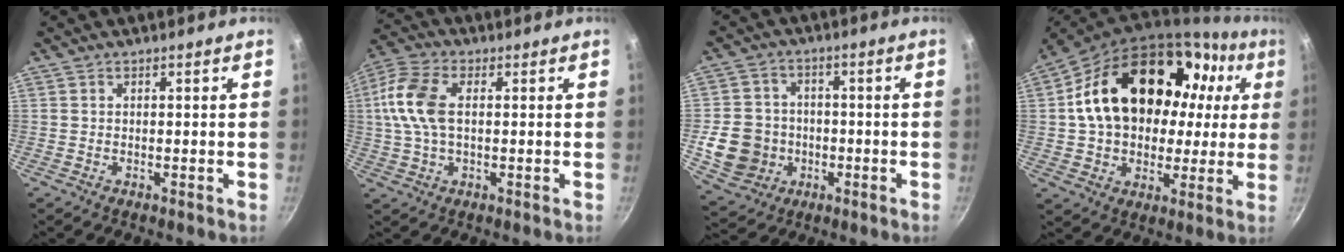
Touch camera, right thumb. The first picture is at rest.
{"total": 10.8, "force": [1.3, 6.2, 8.8], "torque": [-0.184, 0.019, 0.014]}
{"total": 11.2, "force": [-2.3, 10.1, 4.3], "torque": [-0.059, 0.022, -0.031]}
{"total": 26.5, "force": [5.8, 18.2, 18.3], "torque": [-0.292, 0.045, 0.105]}